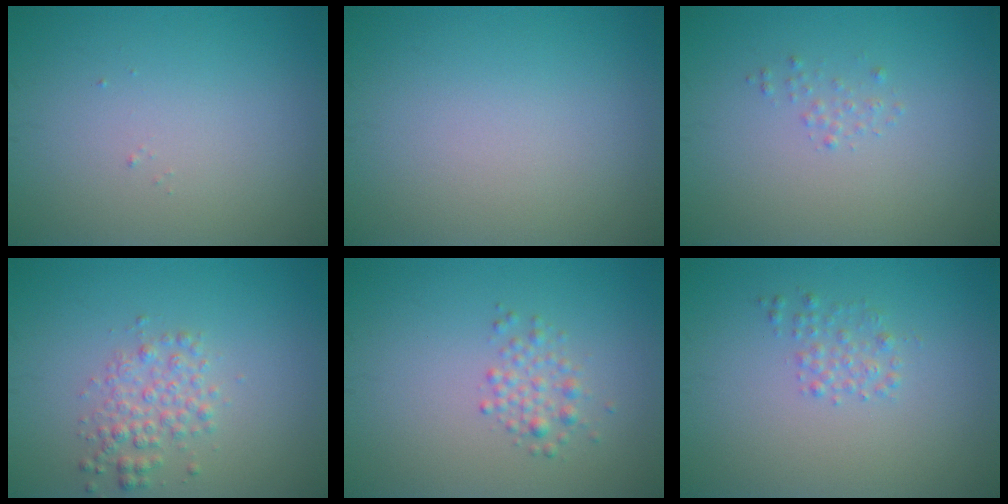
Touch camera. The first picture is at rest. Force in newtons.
{"total": 0.0}
{"total": 0.7, "press": 0.7, "slide": 0.1}
{"total": 2.5, "press": 2.5, "slide": 0.0}
{"total": 1.8, "press": 1.8, "slide": 0.1}
{"total": 1.4, "press": 1.4, "slide": 0.1}